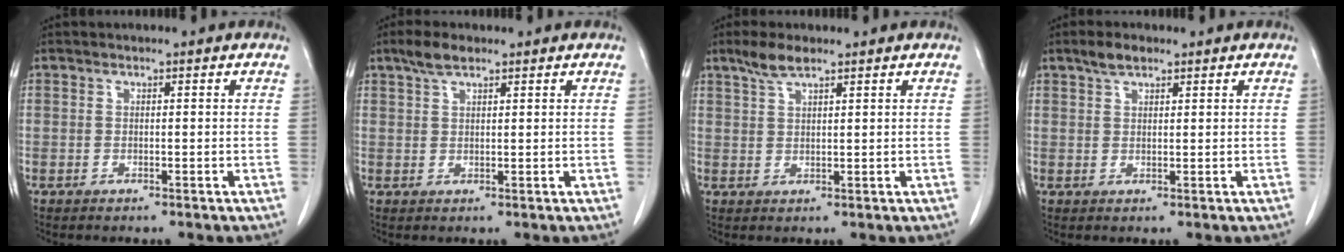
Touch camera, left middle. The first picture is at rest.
{"total": 3.2, "force": [2.4, 0.9, 2.0], "torque": [-0.047, 0.008, 0.047]}
{"total": 3.5, "force": [2.7, 0.6, 2.2], "torque": [-0.052, 0.004, 0.056]}
{"total": 2.6, "force": [2.0, 1.0, 1.5], "torque": [-0.033, 0.006, 0.037]}